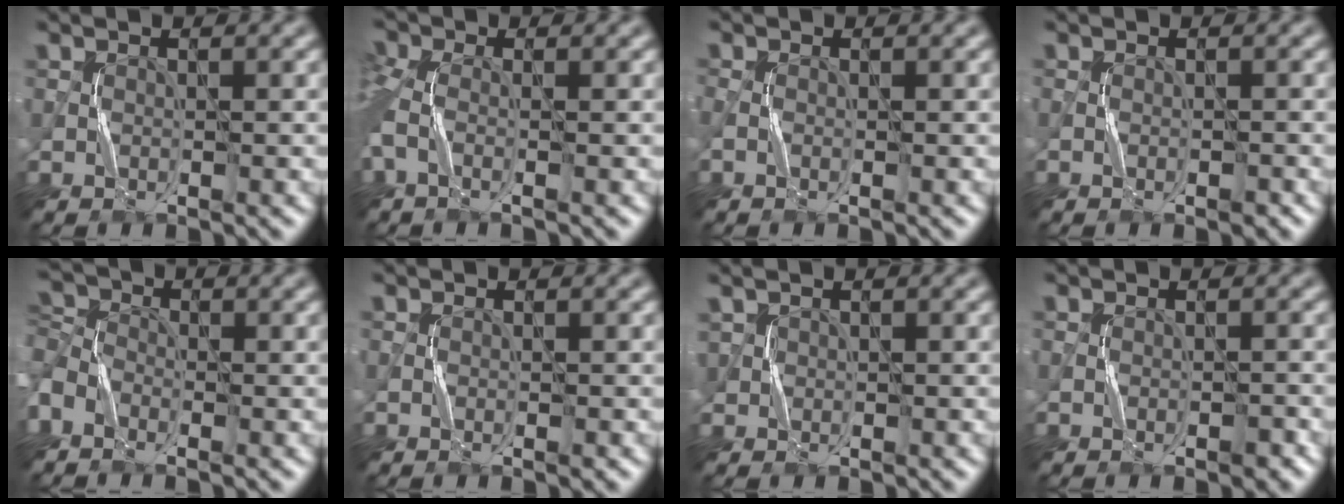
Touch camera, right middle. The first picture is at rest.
{"total": 4.2, "force": [-0.8, 2.2, 3.5], "torque": [-0.097, -0.004, -0.023]}
{"total": 0.8, "force": [-0.3, 0.4, 0.6], "torque": [-0.020, -0.001, -0.007]}
{"total": 1.0, "force": [-0.5, 0.4, 0.7], "torque": [-0.014, 0.001, -0.009]}
{"total": 4.1, "force": [-1.7, 2.7, 2.5], "torque": [-0.064, 0.001, -0.040]}
{"total": 0.6, "force": [-0.3, 0.2, 0.5], "torque": [-0.011, -0.001, -0.004]}
{"total": 0.9, "force": [0.5, 0.7, 0.1], "torque": [0.001, 0.000, 0.012]}
{"total": 1.3, "force": [-0.7, 0.6, 0.9], "torque": [-0.019, 0.001, -0.011]}